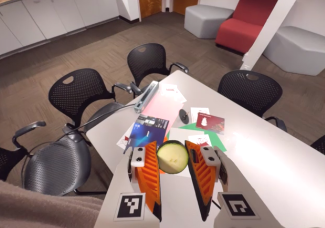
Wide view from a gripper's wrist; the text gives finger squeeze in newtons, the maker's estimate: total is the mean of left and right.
{"total": 11.2, "left": 11.1, "right": 11.4}